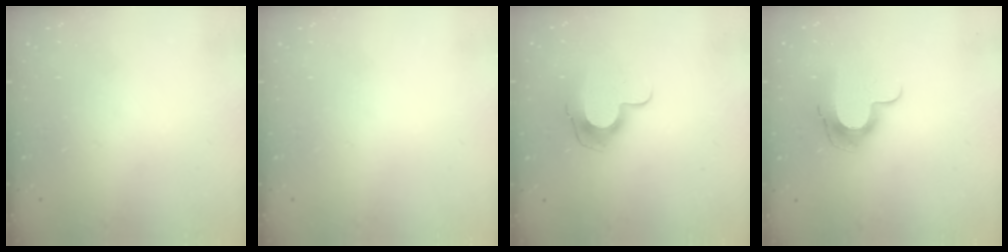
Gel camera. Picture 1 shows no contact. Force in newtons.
{"total": 0.0}
{"total": 10.7, "press": 10.6, "slide": 0.7}
{"total": 11.2, "press": 11.1, "slide": 0.7}